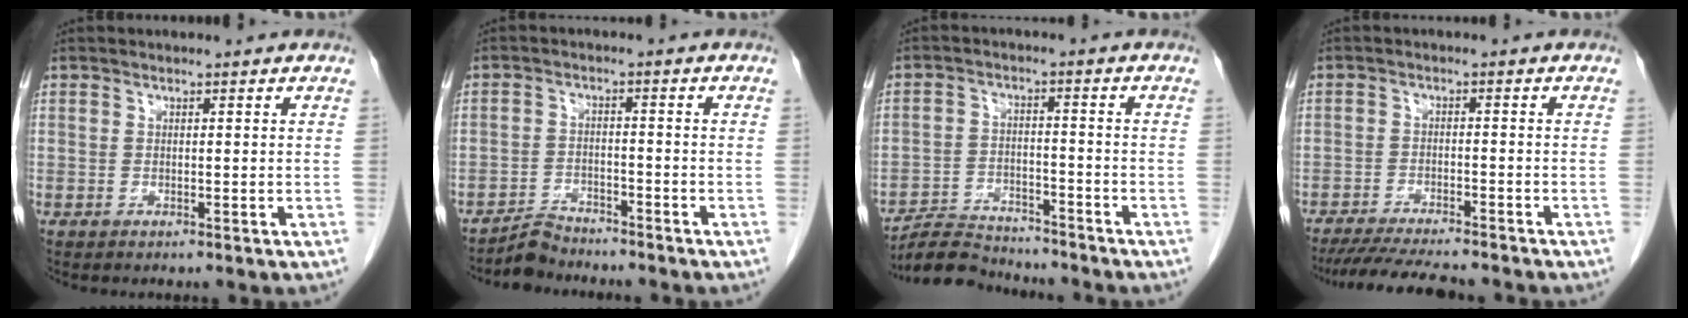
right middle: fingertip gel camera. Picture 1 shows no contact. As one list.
[{"total": 3.6, "force": [-3.5, 0.7, -0.3], "torque": [0.004, -0.008, -0.064]}, {"total": 7.1, "force": [-7.1, 1.0, 0.0], "torque": [-0.005, 0.001, -0.126]}, {"total": 10.3, "force": [-9.2, 0.8, 4.4], "torque": [-0.068, -0.018, -0.141]}]